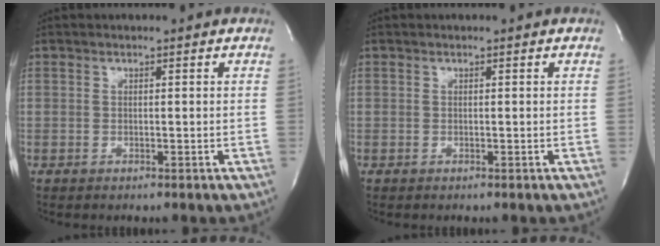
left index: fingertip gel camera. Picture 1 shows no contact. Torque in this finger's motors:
{"motor_torque": [-0.05, 0.05, 0.00, -0.01]}